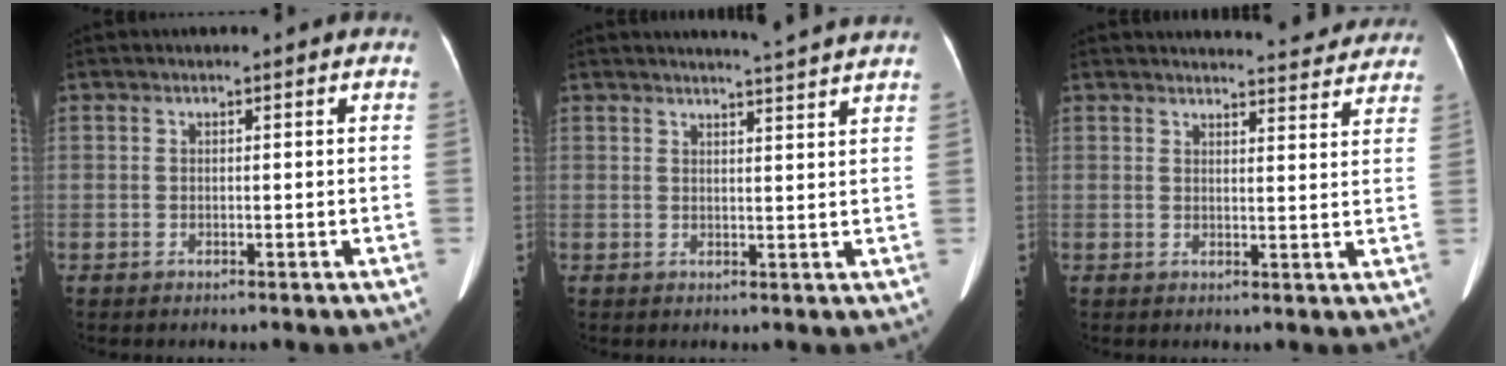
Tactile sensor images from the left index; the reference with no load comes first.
{"total": 6.1, "force": [5.7, -1.2, 1.8], "torque": [-0.029, -0.003, 0.060]}
{"total": 11.5, "force": [11.1, 1.7, 2.3], "torque": [-0.012, -0.012, 0.111]}